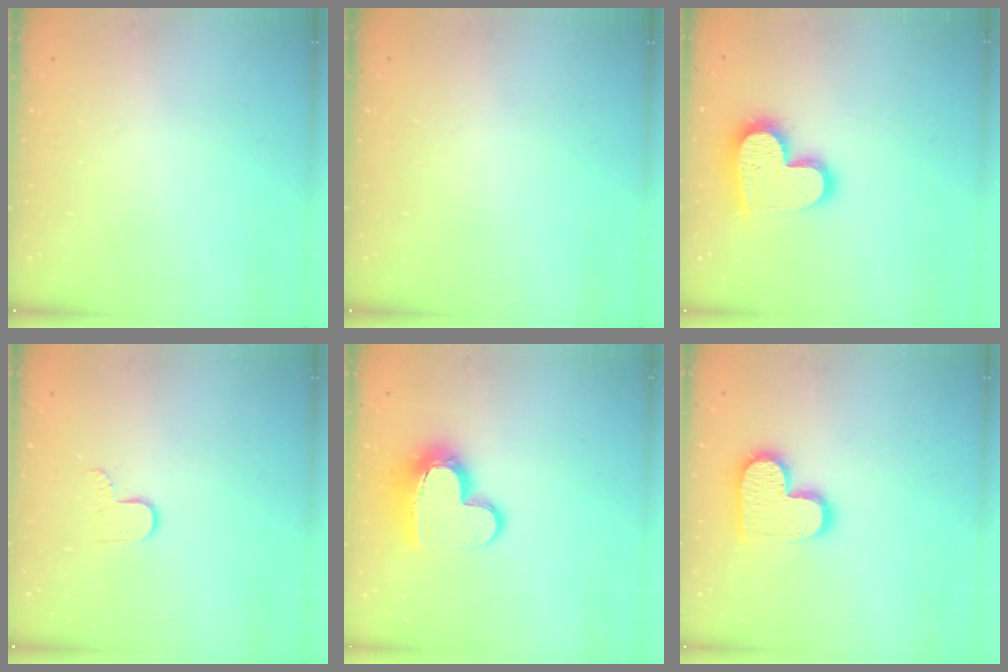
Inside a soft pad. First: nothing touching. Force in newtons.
{"total": 0.0}
{"total": 16.7, "press": 16.7, "slide": 1.0}
{"total": 5.2, "press": 5.2, "slide": 0.4}
{"total": 12.7, "press": 12.7, "slide": 1.4}
{"total": 14.0, "press": 13.9, "slide": 0.5}